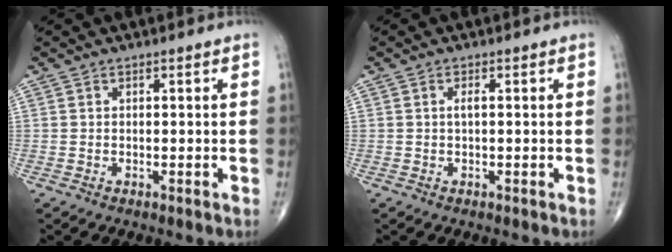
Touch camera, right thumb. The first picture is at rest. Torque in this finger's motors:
{"motor_torque": [0.29, 0.06, 0.17, -0.18, -0.01]}